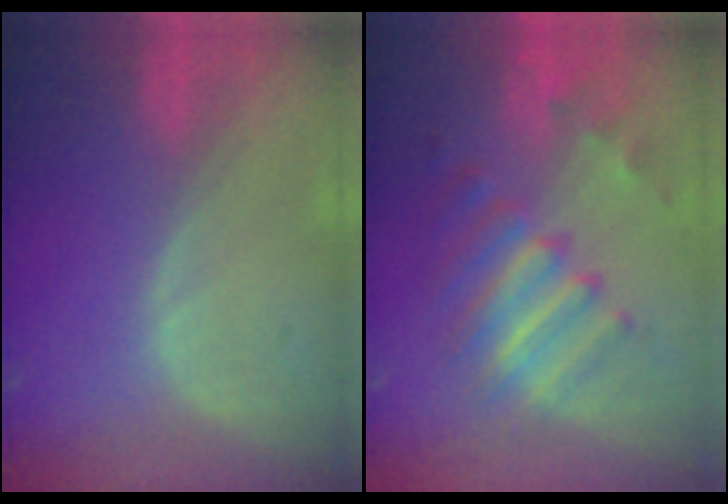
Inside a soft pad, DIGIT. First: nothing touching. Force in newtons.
{"total": 9.6, "press": 8.4, "slide": 4.7}